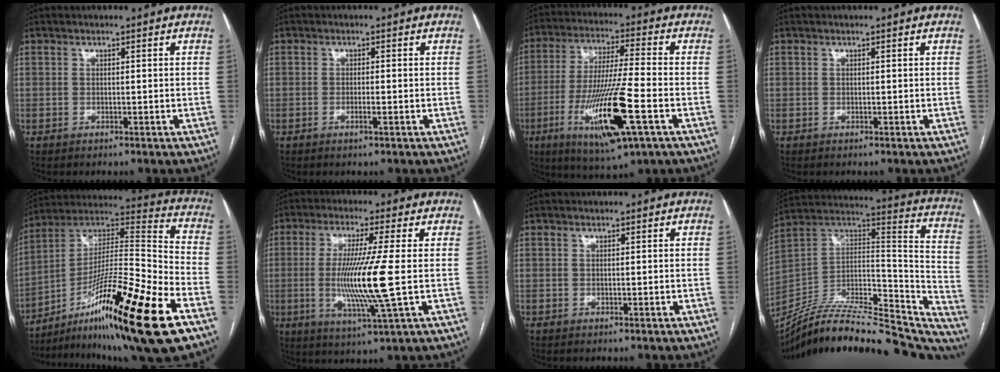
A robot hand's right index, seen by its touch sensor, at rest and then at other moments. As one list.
[{"total": 1.5, "force": [-0.6, 0.0, 1.3], "torque": [-0.026, -0.002, -0.012]}, {"total": 16.6, "force": [-5.8, 1.1, 15.5], "torque": [-0.304, -0.028, -0.101]}, {"total": 0.0}, {"total": 24.9, "force": [-13.3, 0.4, 21.0], "torque": [-0.330, -0.015, -0.225]}, {"total": 11.6, "force": [-0.9, -1.2, 11.5], "torque": [-0.233, -0.024, -0.019]}, {"total": 0.0}, {"total": 37.2, "force": [-32.4, 9.4, 15.8], "torque": [-0.201, -0.007, -0.469]}]